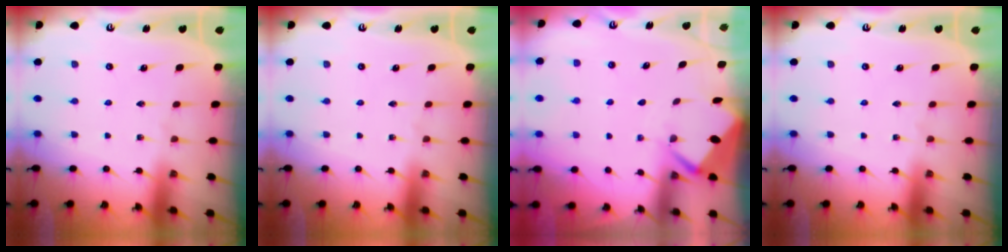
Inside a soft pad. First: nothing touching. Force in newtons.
{"total": 0.0}
{"total": 2.8, "press": 2.8, "slide": 0.4}
{"total": 0.0}